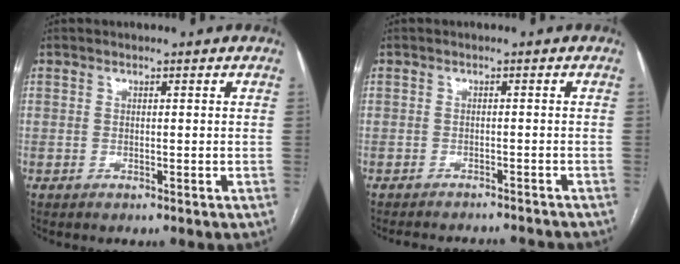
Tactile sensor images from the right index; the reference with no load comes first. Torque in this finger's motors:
{"motor_torque": [-1.15, -0.99, -1.06, -0.21]}